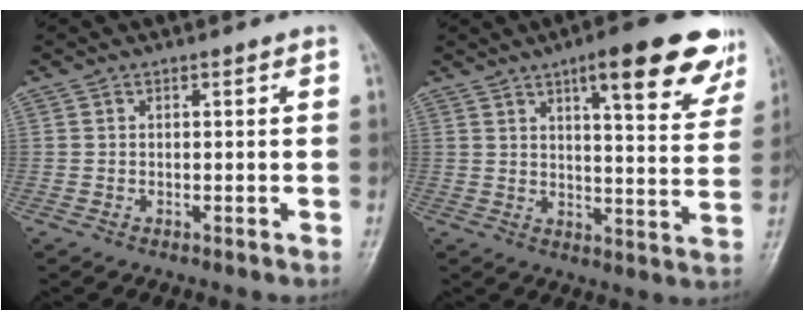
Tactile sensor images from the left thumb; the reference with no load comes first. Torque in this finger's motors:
{"motor_torque": [3.27, 1.74, 1.35, -0.81, 0.33]}